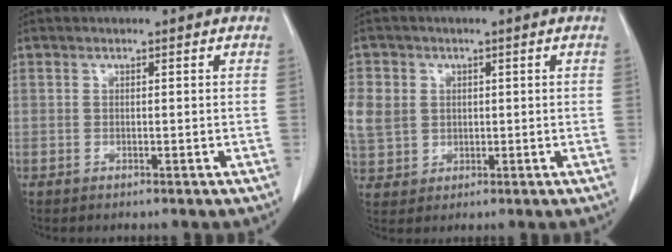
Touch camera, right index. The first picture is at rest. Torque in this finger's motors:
{"motor_torque": [1.13, -0.03, 0.57, 0.12]}